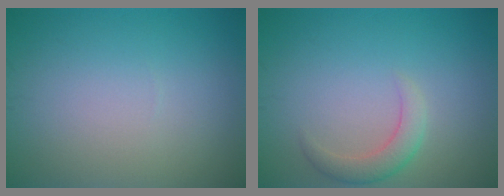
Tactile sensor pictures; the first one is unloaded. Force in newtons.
{"total": 2.3, "press": 2.3, "slide": 0.4}